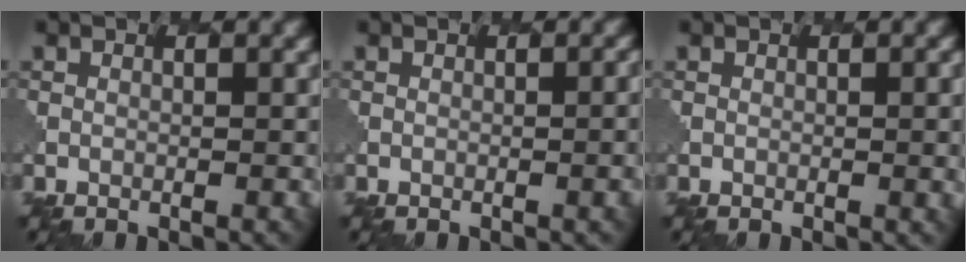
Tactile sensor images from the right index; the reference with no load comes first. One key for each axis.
{"total": 2.9, "fx": -0.3, "fy": 1.3, "fz": 2.5, "tx": -0.011, "ty": 0.009, "tz": -0.002}
{"total": 1.9, "fx": 0.2, "fy": 0.7, "fz": 1.8, "tx": -0.015, "ty": 0.001, "tz": 0.001}